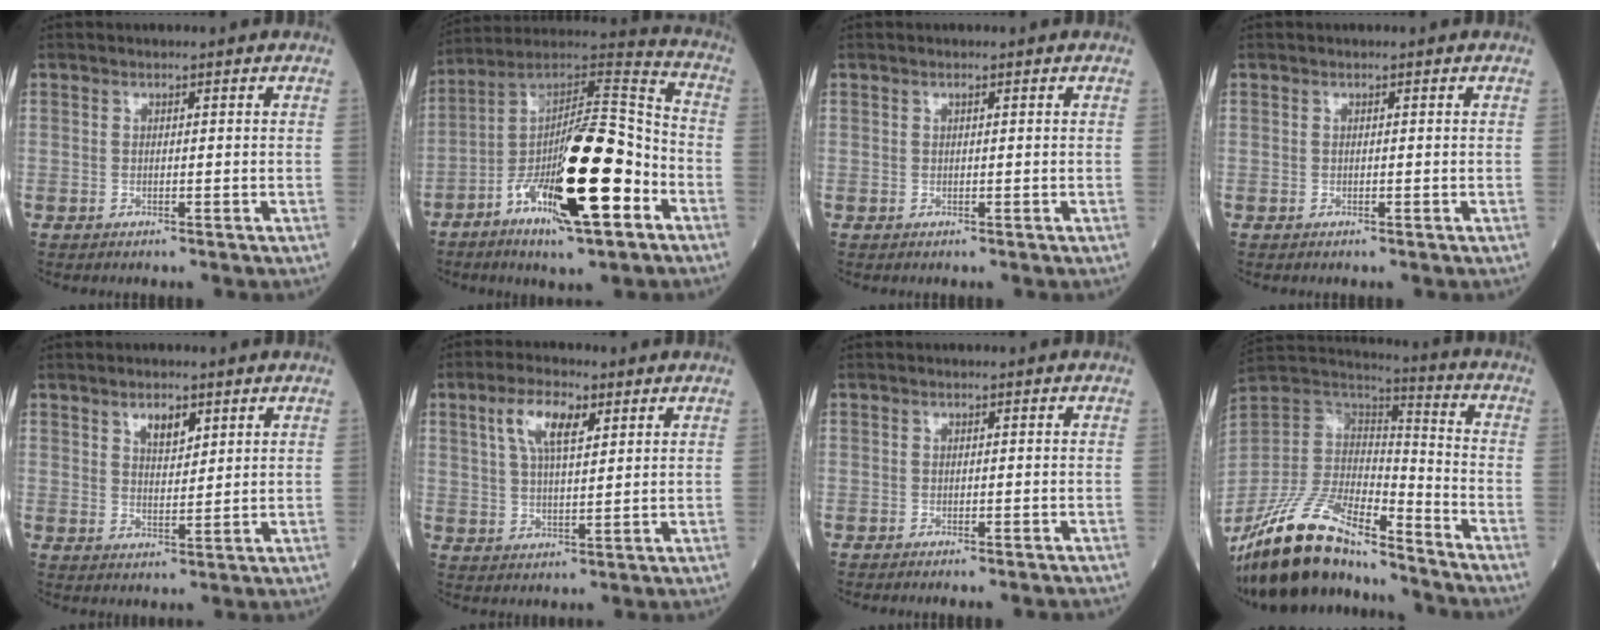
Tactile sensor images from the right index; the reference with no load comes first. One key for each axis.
{"total": 21.8, "fx": -8.1, "fy": 4.1, "fz": 19.8, "tx": -0.343, "ty": -0.006, "tz": -0.131}
{"total": 0.0}
{"total": 0.0}
{"total": 3.7, "fx": 2.2, "fy": 1.5, "fz": 2.5, "tx": -0.043, "ty": -0.001, "tz": 0.040}
{"total": 7.1, "fx": 3.2, "fy": 2.3, "fz": 5.9, "tx": -0.118, "ty": 0.012, "tz": 0.060}
{"total": 3.0, "fx": -2.6, "fy": 0.2, "fz": 1.3, "tx": -0.011, "ty": -0.004, "tz": -0.032}
{"total": 21.9, "fx": -18.1, "fy": 5.8, "fz": 10.9, "tx": -0.243, "ty": -0.006, "tz": -0.337}